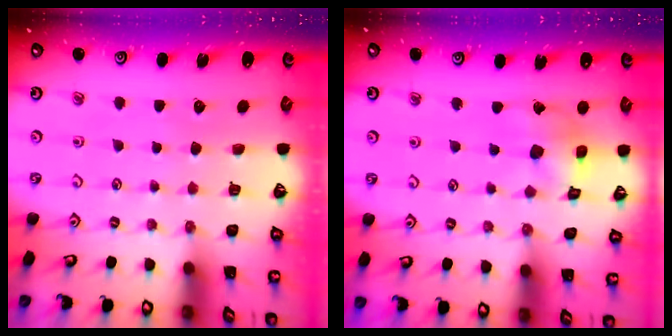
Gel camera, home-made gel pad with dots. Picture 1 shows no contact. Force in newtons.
{"total": 11.8, "press": 11.7, "slide": 1.5}